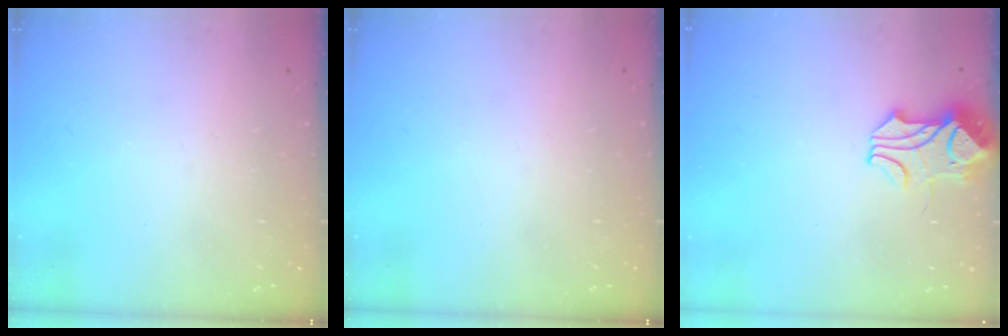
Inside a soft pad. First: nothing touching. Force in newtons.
{"total": 0.0}
{"total": 2.8, "press": 2.7, "slide": 0.6}